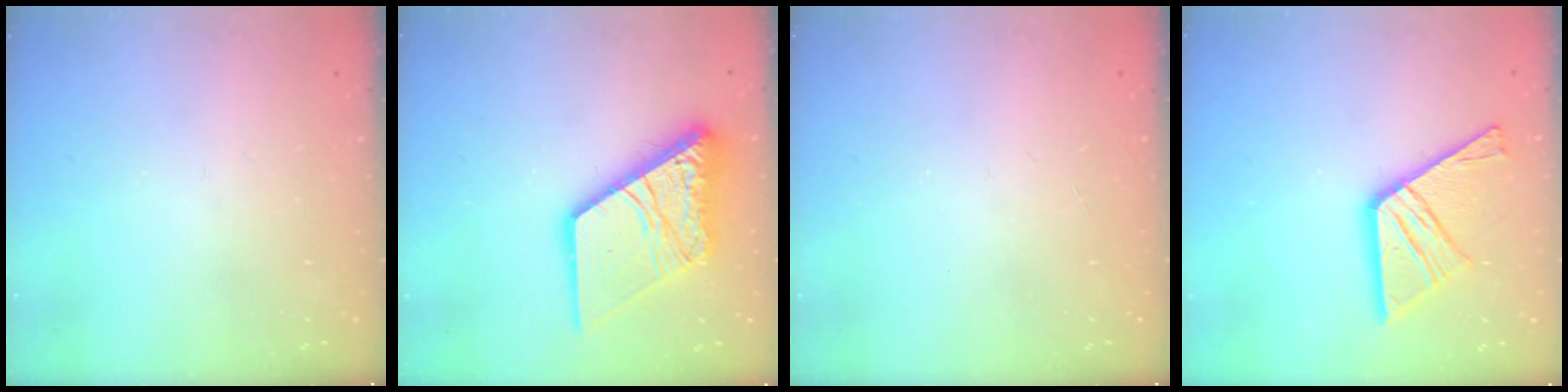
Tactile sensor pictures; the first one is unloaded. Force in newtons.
{"total": 18.7, "press": 18.6, "slide": 2.2}
{"total": 0.0}
{"total": 16.2, "press": 16.2, "slide": 1.5}